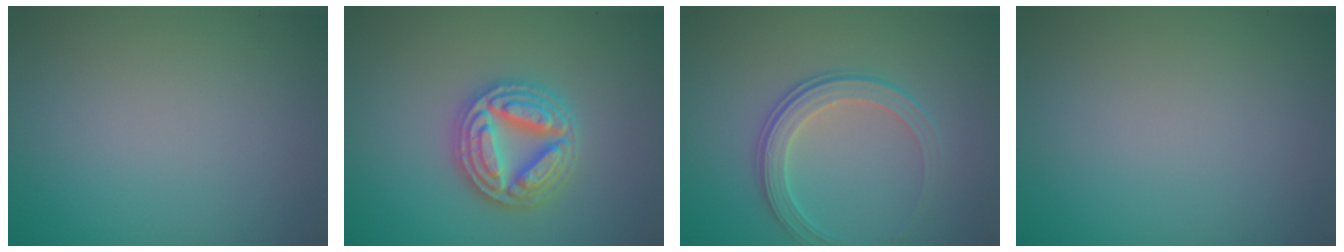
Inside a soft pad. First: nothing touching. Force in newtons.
{"total": 4.9, "press": 4.8, "slide": 0.8}
{"total": 3.4, "press": 2.8, "slide": 1.9}
{"total": 0.0}